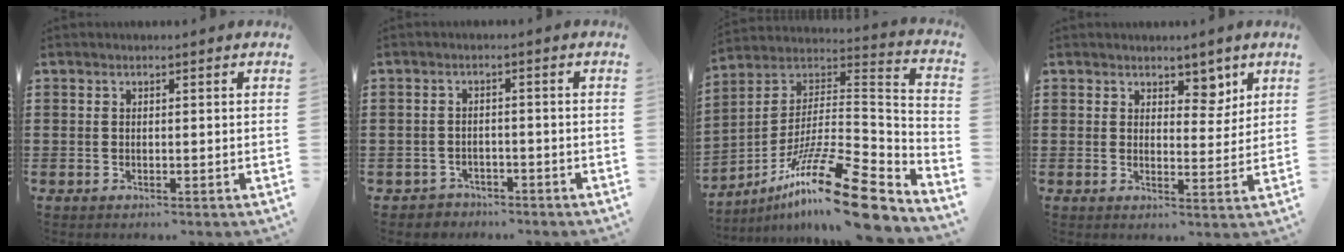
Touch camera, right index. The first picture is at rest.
{"total": 1.9, "force": [-1.7, 0.7, -0.2], "torque": [-0.005, 0.004, -0.040]}
{"total": 17.8, "force": [-12.3, 2.7, 12.6], "torque": [-0.209, 0.035, -0.217]}
{"total": 4.4, "force": [3.4, 2.6, 1.1], "torque": [-0.014, -0.008, 0.056]}